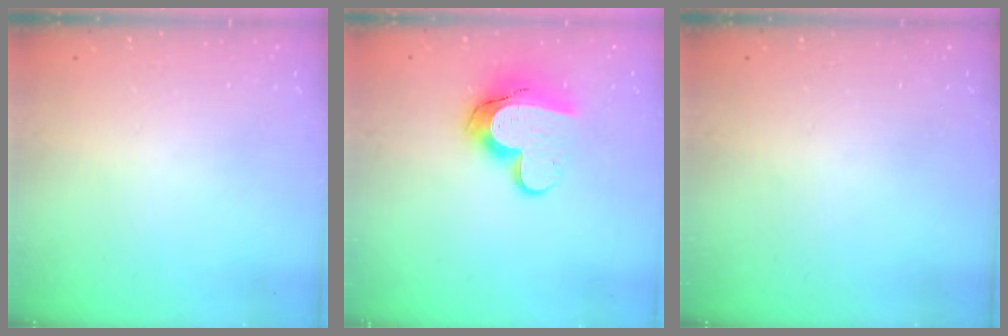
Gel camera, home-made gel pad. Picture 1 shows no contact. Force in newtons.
{"total": 13.3, "press": 13.3, "slide": 1.1}
{"total": 0.0}